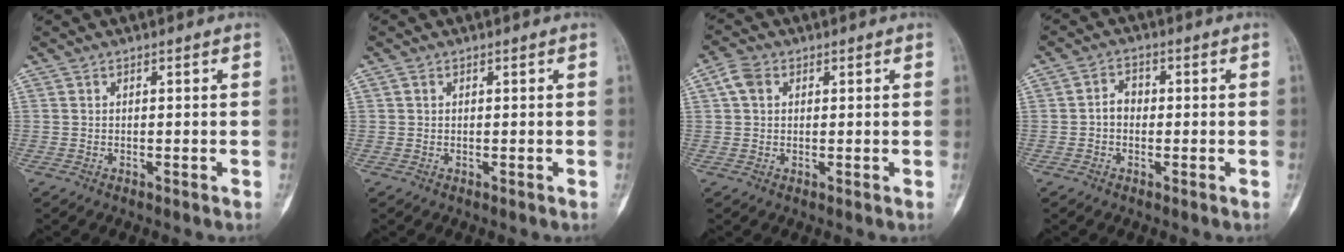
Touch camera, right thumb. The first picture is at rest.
{"total": 1.0, "force": [0.1, -1.0, -0.1], "torque": [-0.005, 0.002, 0.002]}
{"total": 2.4, "force": [1.0, 1.3, 1.8], "torque": [-0.040, 0.007, 0.019]}
{"total": 3.1, "force": [-0.5, 2.4, 1.9], "torque": [-0.019, 0.016, -0.015]}